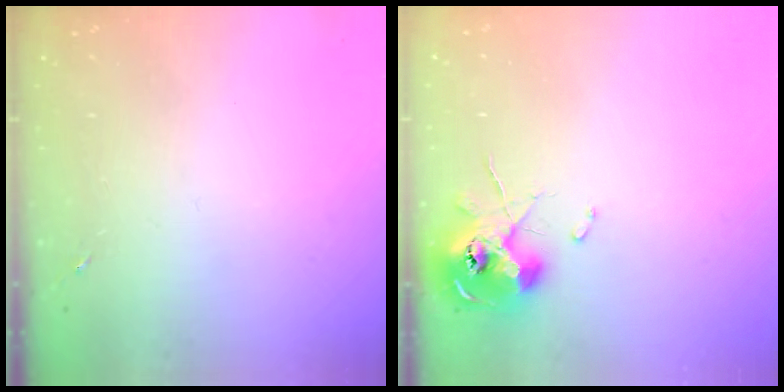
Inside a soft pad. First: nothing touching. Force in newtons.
{"total": 10.2, "press": 10.1, "slide": 1.4}